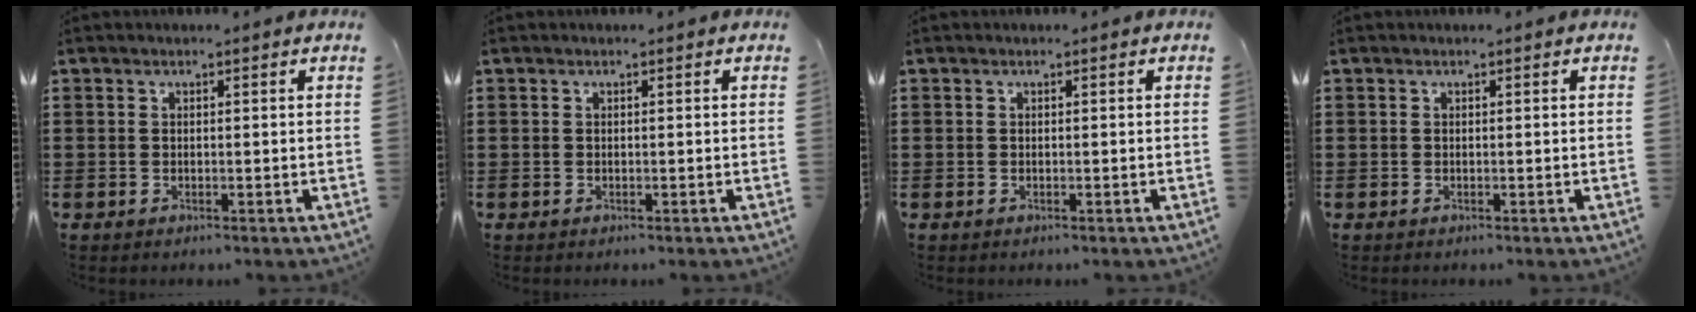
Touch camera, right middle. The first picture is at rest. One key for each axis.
{"total": 0.0}
{"total": 0.0}
{"total": 0.0}